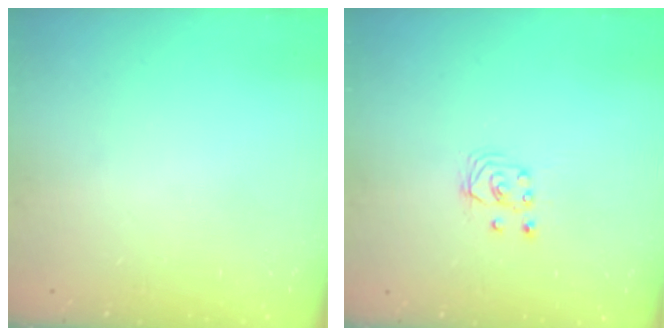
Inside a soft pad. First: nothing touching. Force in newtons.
{"total": 3.5, "press": 3.5, "slide": 0.4}